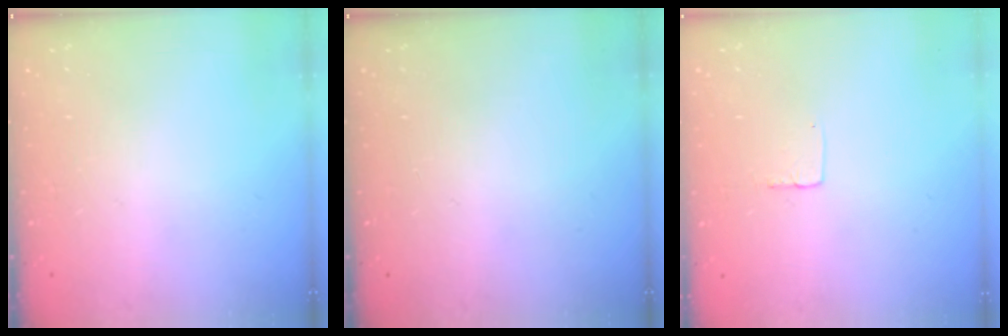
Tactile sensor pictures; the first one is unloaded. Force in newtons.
{"total": 0.0}
{"total": 2.7, "press": 2.7, "slide": 0.1}